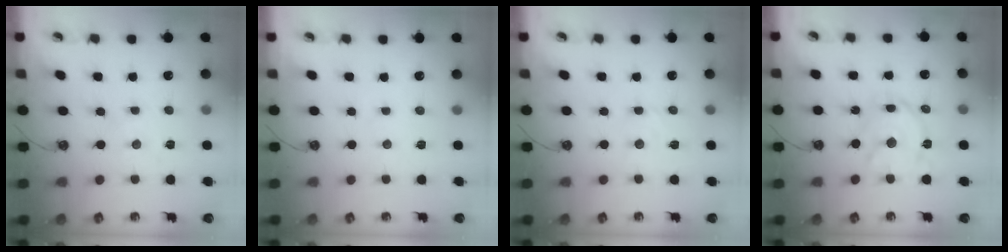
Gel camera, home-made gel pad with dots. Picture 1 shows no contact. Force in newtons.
{"total": 1.4, "press": 1.4, "slide": 0.2}
{"total": 3.1, "press": 3.1, "slide": 0.3}
{"total": 14.2, "press": 14.1, "slide": 1.2}